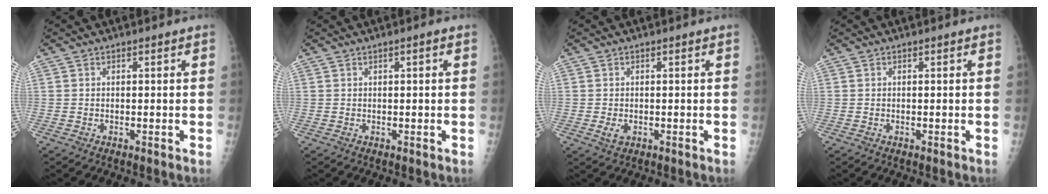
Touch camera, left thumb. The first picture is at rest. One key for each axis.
{"total": 0.8, "fx": 0.3, "fy": 0.1, "fz": 0.7, "tx": -0.014, "ty": 0.001, "tz": 0.004}
{"total": 1.9, "fx": -0.4, "fy": 1.3, "fz": 1.4, "tx": -0.026, "ty": -0.003, "tz": -0.005}
{"total": 0.0}